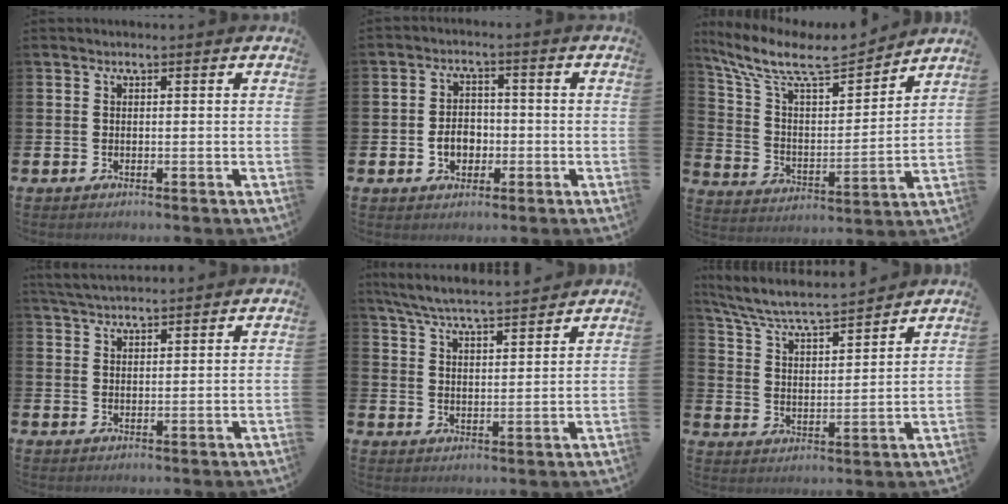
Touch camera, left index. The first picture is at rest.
{"total": 3.9, "force": [-0.9, 3.0, 2.3], "torque": [-0.028, -0.002, -0.025]}
{"total": 10.5, "force": [9.0, 2.8, 4.7], "torque": [-0.124, -0.057, 0.153]}
{"total": 3.5, "force": [3.4, 0.6, 0.9], "torque": [-0.020, -0.014, 0.063]}
{"total": 6.4, "force": [6.2, 0.3, 1.7], "torque": [-0.055, -0.033, 0.110]}
{"total": 6.5, "force": [6.1, 0.5, 2.0], "torque": [-0.066, -0.048, 0.103]}